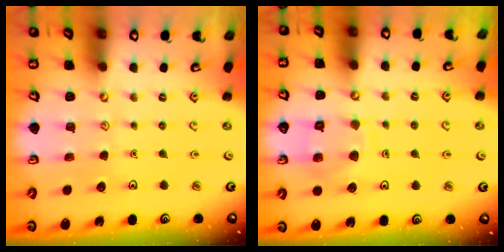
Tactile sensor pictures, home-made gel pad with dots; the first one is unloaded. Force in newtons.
{"total": 9.0, "press": 9.0, "slide": 0.9}